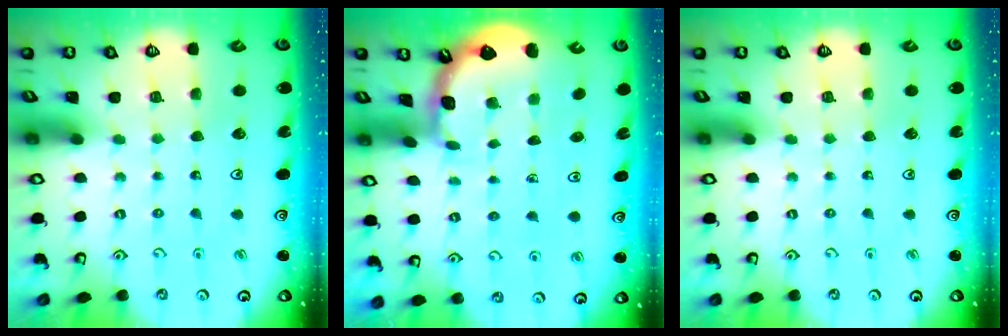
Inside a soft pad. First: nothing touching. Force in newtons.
{"total": 1.7, "press": 1.7, "slide": 0.2}
{"total": 0.0}